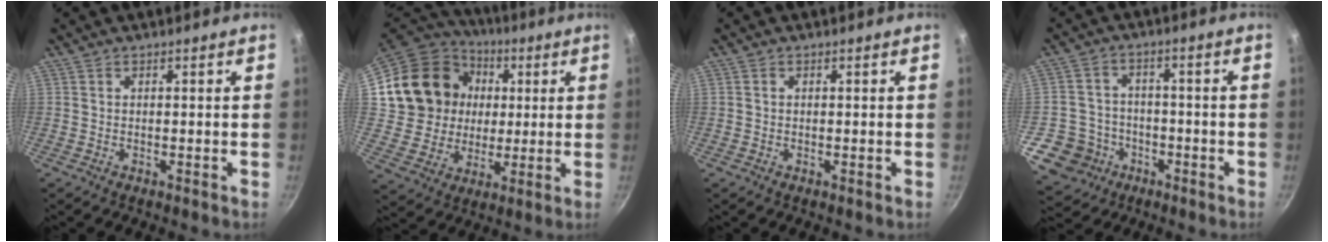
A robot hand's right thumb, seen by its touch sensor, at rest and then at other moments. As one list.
[{"total": 19.4, "force": [4.2, 17.1, 8.1], "torque": [-0.144, 0.020, 0.083]}, {"total": 0.0}, {"total": 9.5, "force": [-4.3, 8.1, 2.2], "torque": [-0.016, 0.039, -0.069]}]